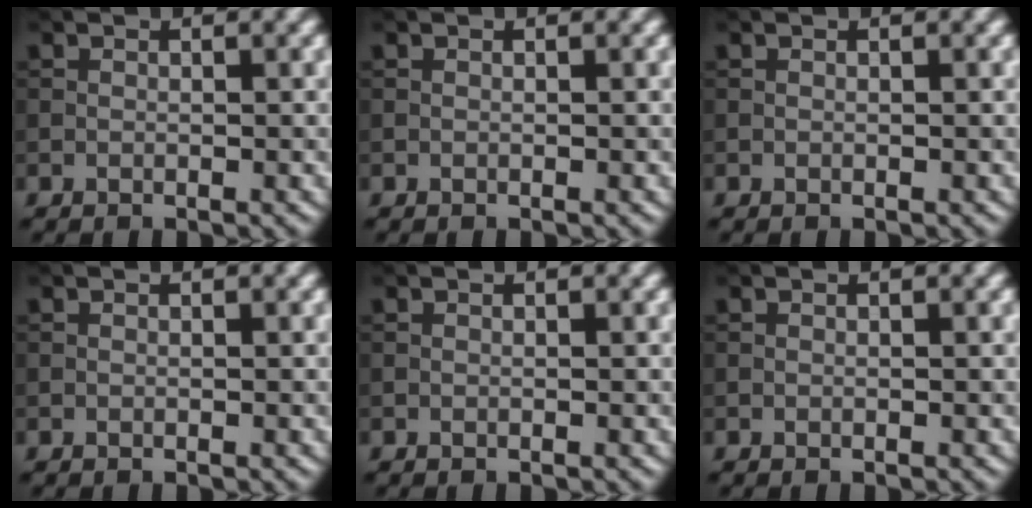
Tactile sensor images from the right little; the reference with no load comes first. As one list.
[{"total": 0.0}, {"total": 0.0}, {"total": 0.0}, {"total": 0.0}, {"total": 0.0}]